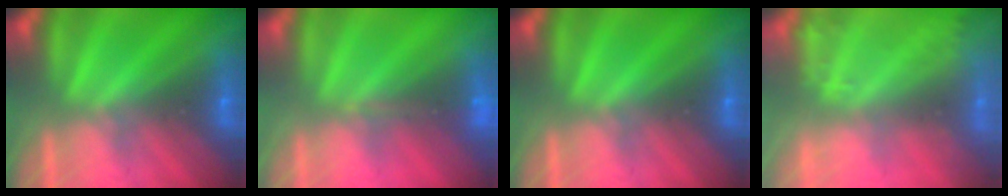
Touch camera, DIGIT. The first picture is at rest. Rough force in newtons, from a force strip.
{"total": 1.7}
{"total": 0.0}
{"total": 1.8}